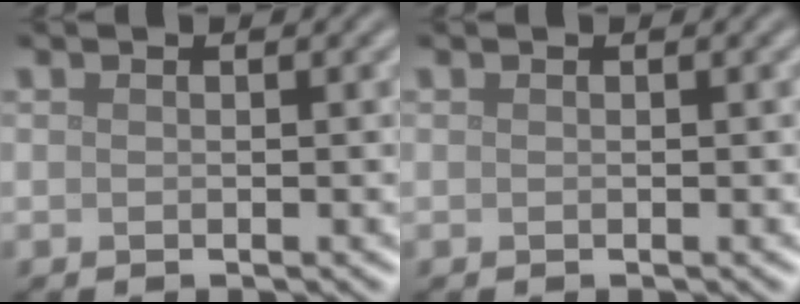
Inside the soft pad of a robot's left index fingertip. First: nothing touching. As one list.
[{"total": 0.0}]